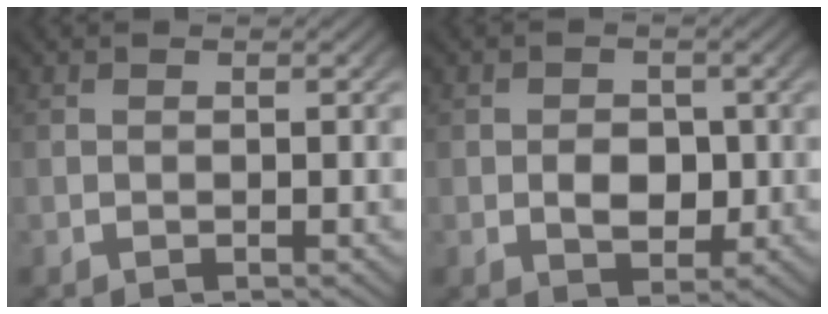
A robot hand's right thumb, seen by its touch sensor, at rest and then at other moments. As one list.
[{"total": 3.7, "force": [-0.2, 2.8, 2.4], "torque": [-0.043, -0.017, 0.004]}]